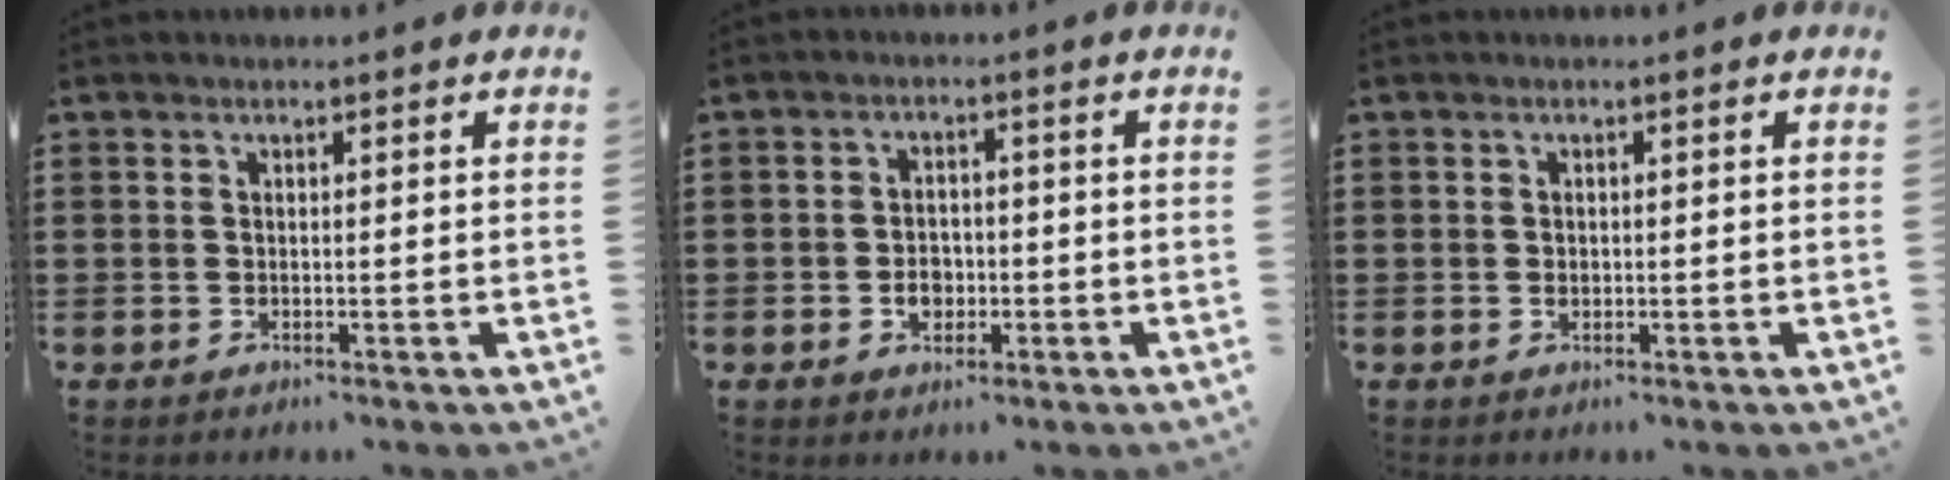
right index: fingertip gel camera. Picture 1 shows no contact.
{"total": 3.4, "force": [-0.9, 2.6, 1.9], "torque": [-0.033, 0.001, -0.021]}
{"total": 0.7, "force": [0.0, 0.6, 0.5], "torque": [-0.010, 0.004, 0.000]}